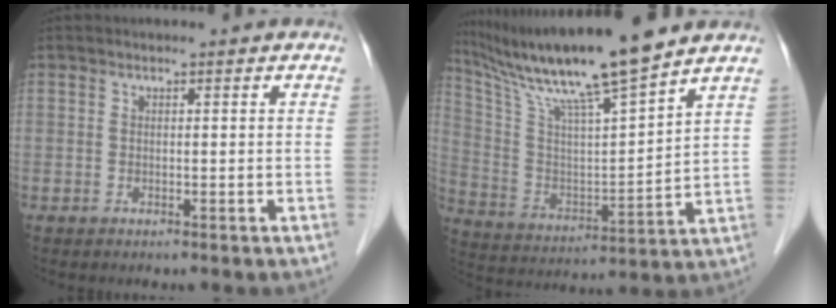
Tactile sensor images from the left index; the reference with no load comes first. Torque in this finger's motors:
{"motor_torque": [0.70, -0.85, 0.84, 0.19]}